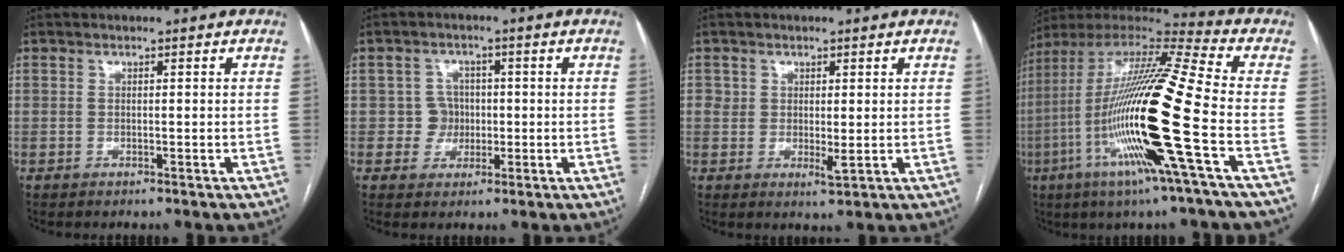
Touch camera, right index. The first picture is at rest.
{"total": 3.7, "force": [-0.3, 3.7, 0.5], "torque": [0.002, 0.014, 0.000]}
{"total": 2.4, "force": [0.3, 1.4, 1.9], "torque": [-0.025, -0.008, 0.007]}
{"total": 23.6, "force": [-6.0, 0.0, 22.9], "torque": [-0.452, -0.028, -0.128]}